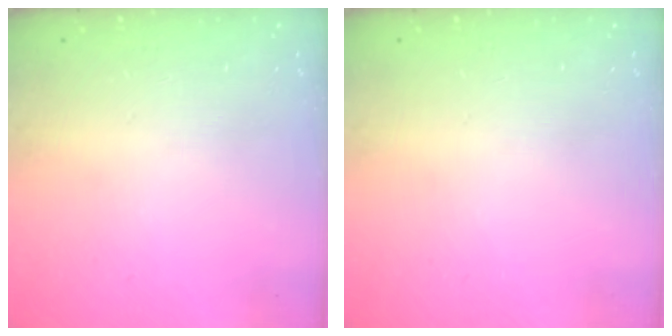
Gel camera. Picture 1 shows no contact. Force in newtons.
{"total": 0.0}